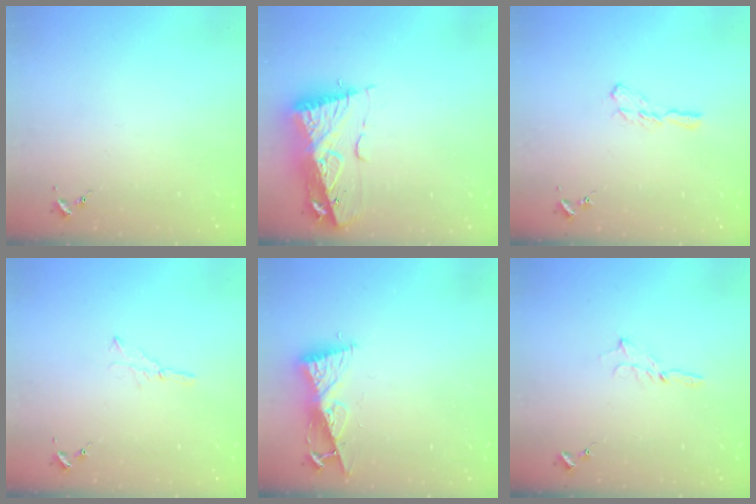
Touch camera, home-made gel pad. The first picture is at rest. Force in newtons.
{"total": 10.8, "press": 10.7, "slide": 1.0}
{"total": 5.8, "press": 5.8, "slide": 0.5}
{"total": 3.5, "press": 3.5, "slide": 0.4}
{"total": 8.2, "press": 8.2, "slide": 0.7}
{"total": 2.3, "press": 2.3, "slide": 0.2}